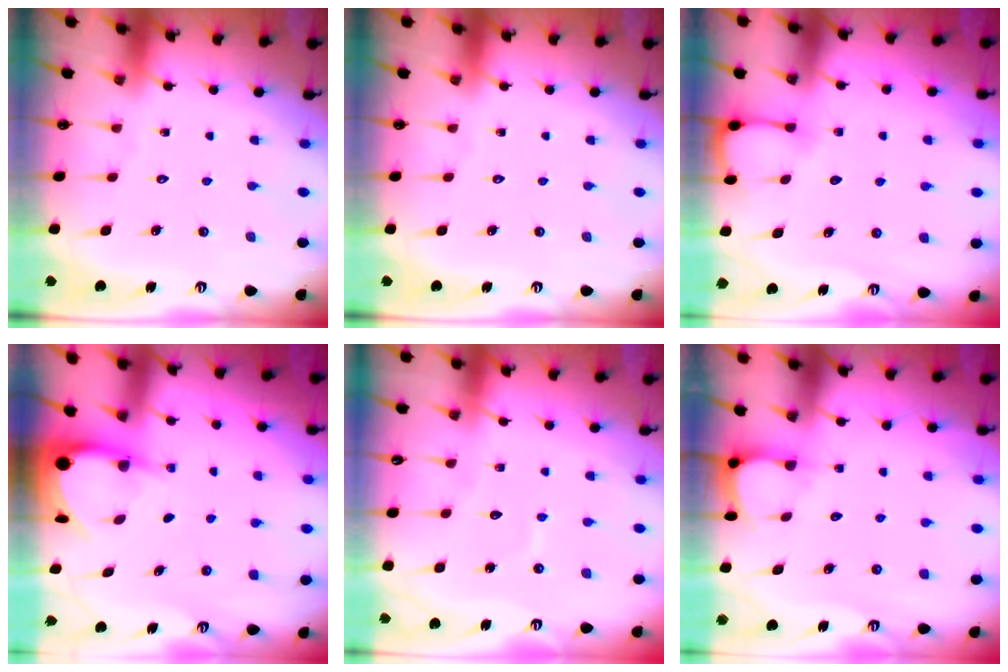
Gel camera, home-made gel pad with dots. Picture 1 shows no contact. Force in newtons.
{"total": 0.0}
{"total": 5.3, "press": 5.3, "slide": 0.5}
{"total": 3.9, "press": 3.9, "slide": 0.3}
{"total": 4.3, "press": 4.3, "slide": 0.2}
{"total": 4.0, "press": 3.9, "slide": 0.4}